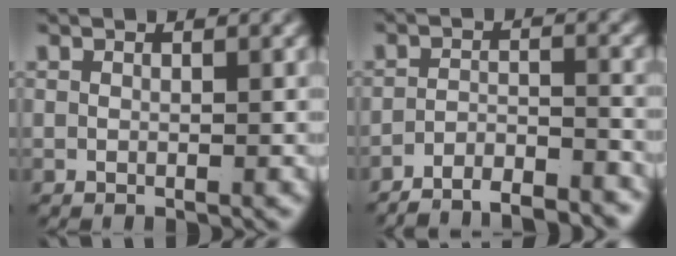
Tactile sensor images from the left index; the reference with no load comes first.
{"total": 5.8, "force": [-5.5, 1.1, 1.4], "torque": [-0.014, -0.021, -0.089]}